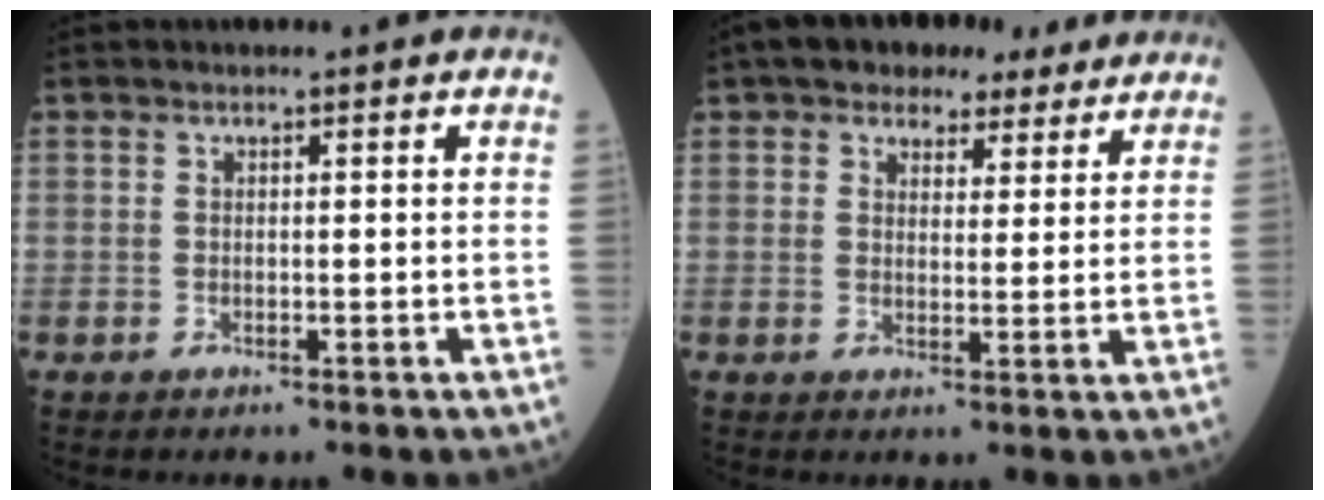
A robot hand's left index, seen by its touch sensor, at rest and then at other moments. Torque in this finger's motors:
{"motor_torque": [-1.02, -1.06, -1.05, 0.18]}